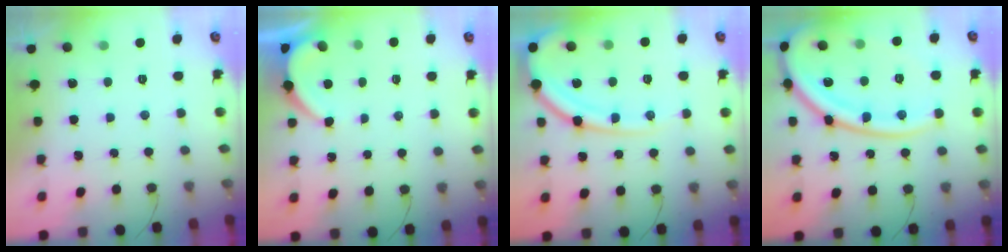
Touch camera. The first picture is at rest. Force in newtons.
{"total": 2.6, "press": 2.6, "slide": 0.3}
{"total": 14.0, "press": 13.9, "slide": 1.4}
{"total": 22.3, "press": 22.1, "slide": 2.8}